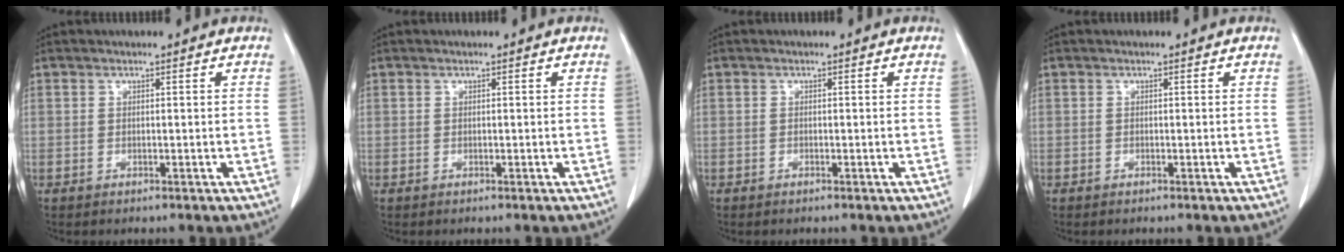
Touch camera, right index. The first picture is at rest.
{"total": 0.0}
{"total": 0.0}
{"total": 0.0}